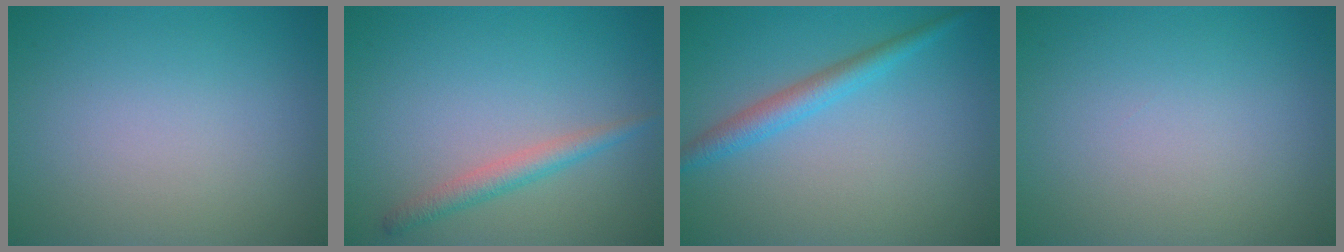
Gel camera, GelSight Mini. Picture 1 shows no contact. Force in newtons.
{"total": 2.0, "press": 2.0, "slide": 0.0}
{"total": 2.6, "press": 2.6, "slide": 0.0}
{"total": 0.0}